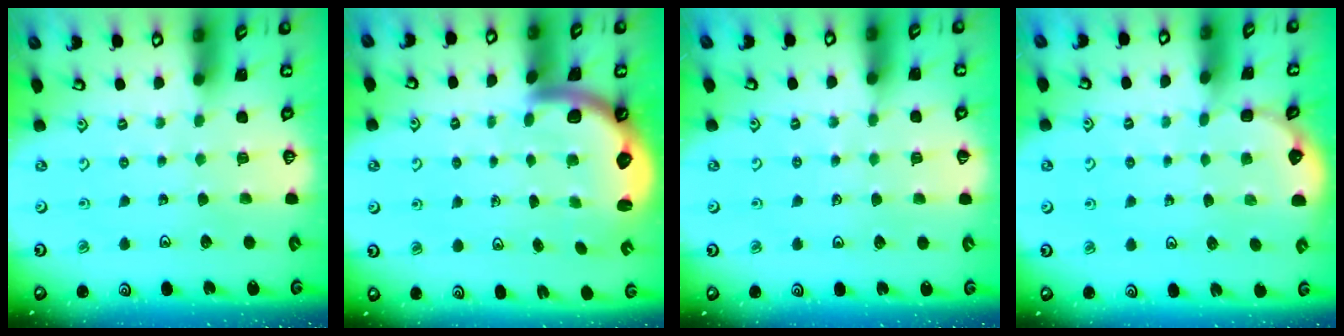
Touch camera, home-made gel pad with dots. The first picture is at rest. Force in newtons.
{"total": 2.9, "press": 2.9, "slide": 0.5}
{"total": 2.1, "press": 2.0, "slide": 0.3}
{"total": 3.2, "press": 3.2, "slide": 0.2}